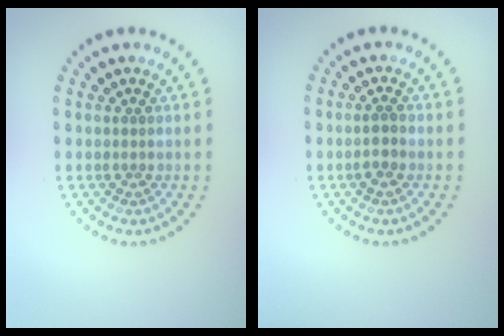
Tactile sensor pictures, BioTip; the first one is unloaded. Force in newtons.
{"total": 1.5, "press": 1.3, "slide": 0.7}